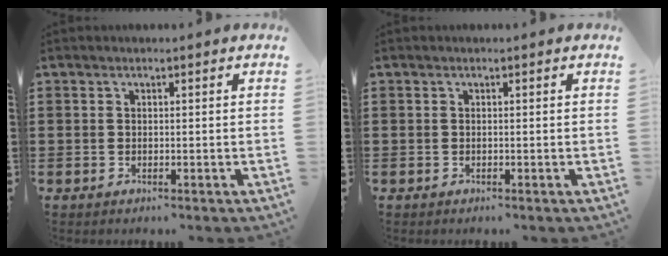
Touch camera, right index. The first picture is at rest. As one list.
[{"total": 0.0}]